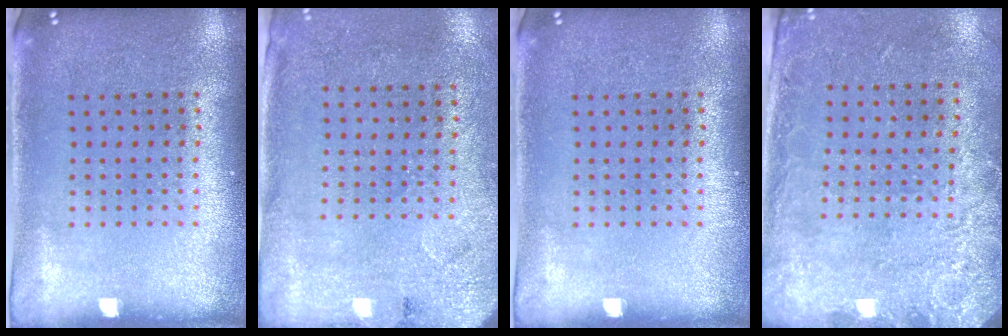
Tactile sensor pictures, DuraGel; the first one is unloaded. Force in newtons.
{"total": 2.7, "press": 2.2, "slide": 1.5}
{"total": 0.0}
{"total": 2.8, "press": 2.0, "slide": 1.9}